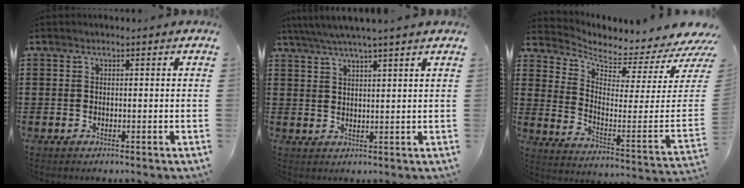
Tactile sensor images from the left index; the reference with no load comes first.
{"total": 3.8, "force": [3.4, -0.3, 1.7], "torque": [-0.042, -0.007, 0.061]}
{"total": 2.7, "force": [2.6, 0.4, 0.6], "torque": [-0.026, -0.051, 0.038]}